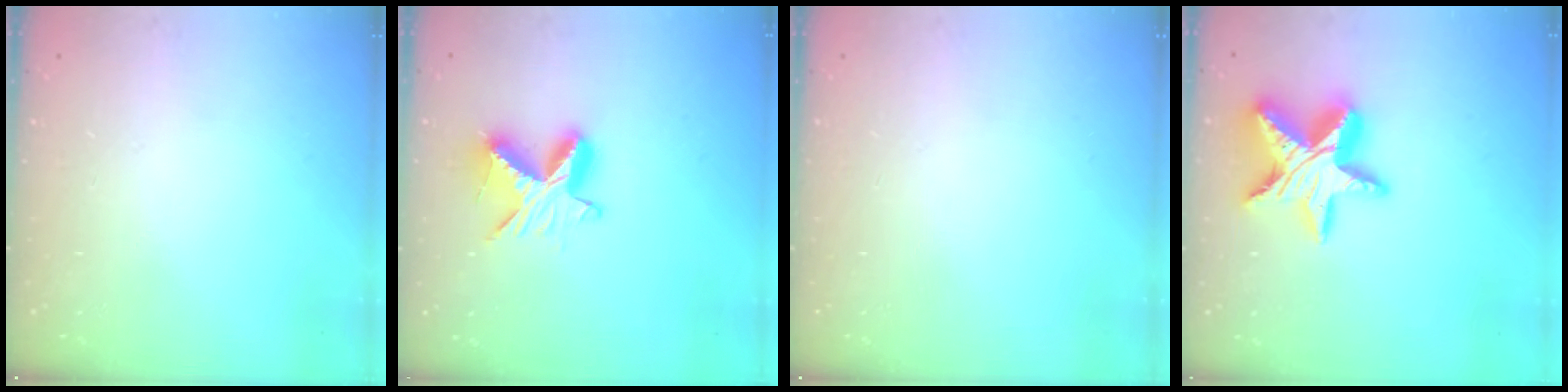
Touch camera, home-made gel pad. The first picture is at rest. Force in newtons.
{"total": 9.2, "press": 9.2, "slide": 0.3}
{"total": 0.0}
{"total": 17.0, "press": 16.9, "slide": 1.2}